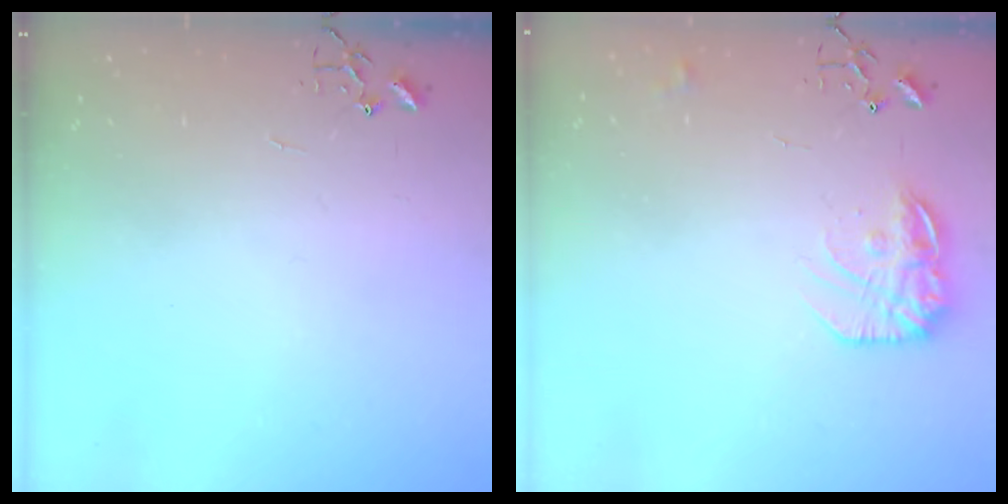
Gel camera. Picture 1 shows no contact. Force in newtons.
{"total": 13.6, "press": 13.6, "slide": 0.7}